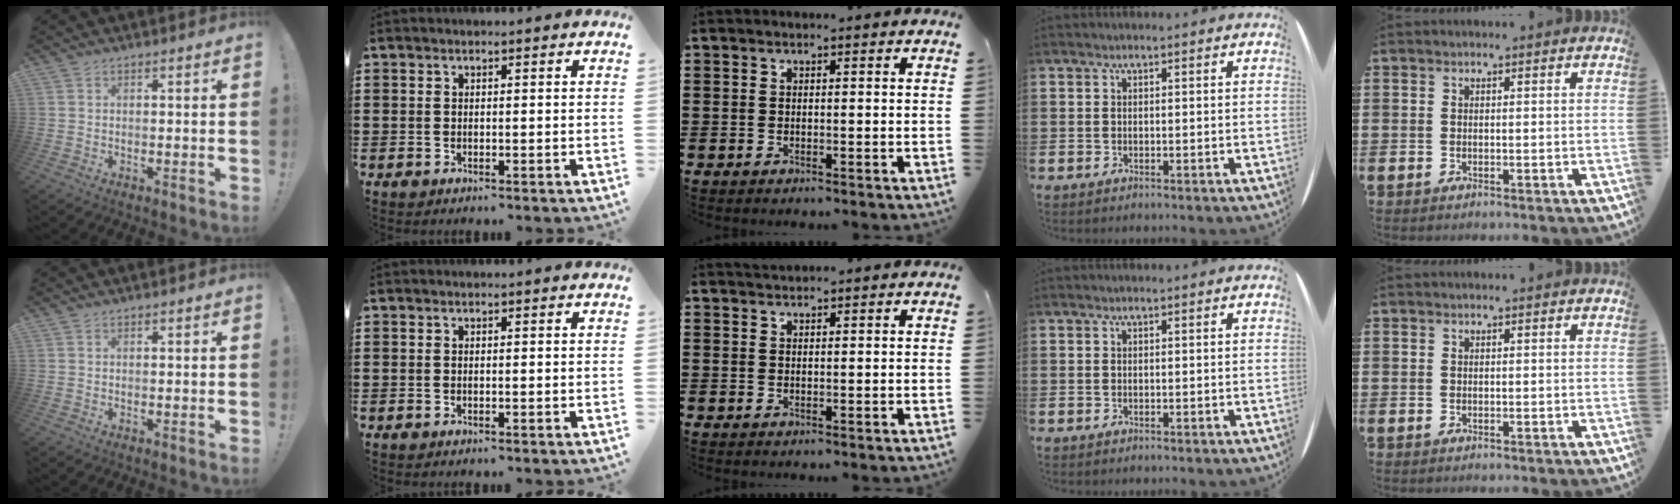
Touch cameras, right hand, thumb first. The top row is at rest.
{"middle": {"total": 0.9, "force": [0.9, 0.2, 0.1], "torque": [-0.003, 0.001, 0.017]}}